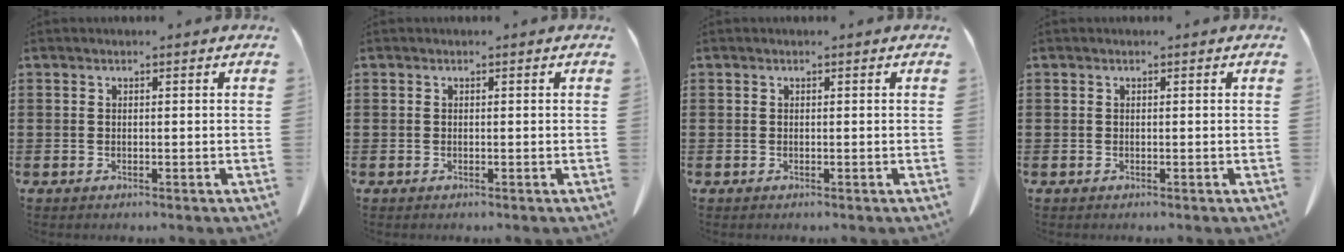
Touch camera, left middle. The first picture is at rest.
{"total": 0.0}
{"total": 0.0}
{"total": 0.0}